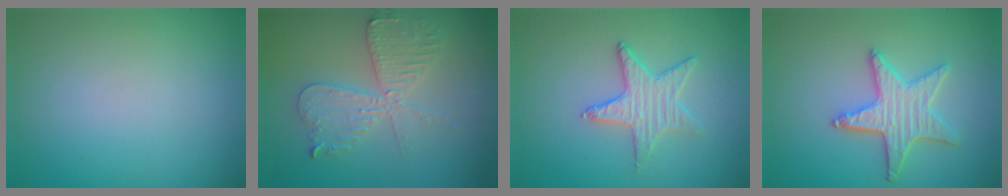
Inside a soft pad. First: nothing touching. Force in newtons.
{"total": 3.7, "press": 3.6, "slide": 0.6}
{"total": 2.8, "press": 2.8, "slide": 0.4}
{"total": 4.0, "press": 3.6, "slide": 1.9}